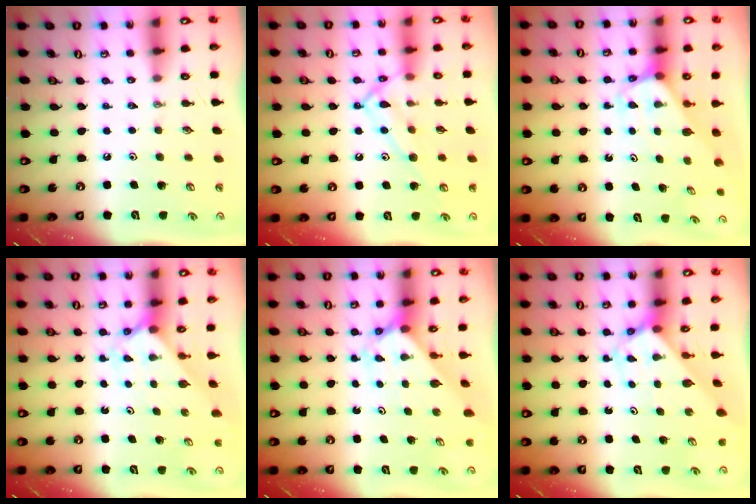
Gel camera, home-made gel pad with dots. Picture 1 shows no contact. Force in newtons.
{"total": 13.3, "press": 13.3, "slide": 0.8}
{"total": 2.6, "press": 2.6, "slide": 0.1}
{"total": 2.1, "press": 2.1, "slide": 0.2}
{"total": 2.2, "press": 2.2, "slide": 0.2}
{"total": 2.8, "press": 2.8, "slide": 0.2}